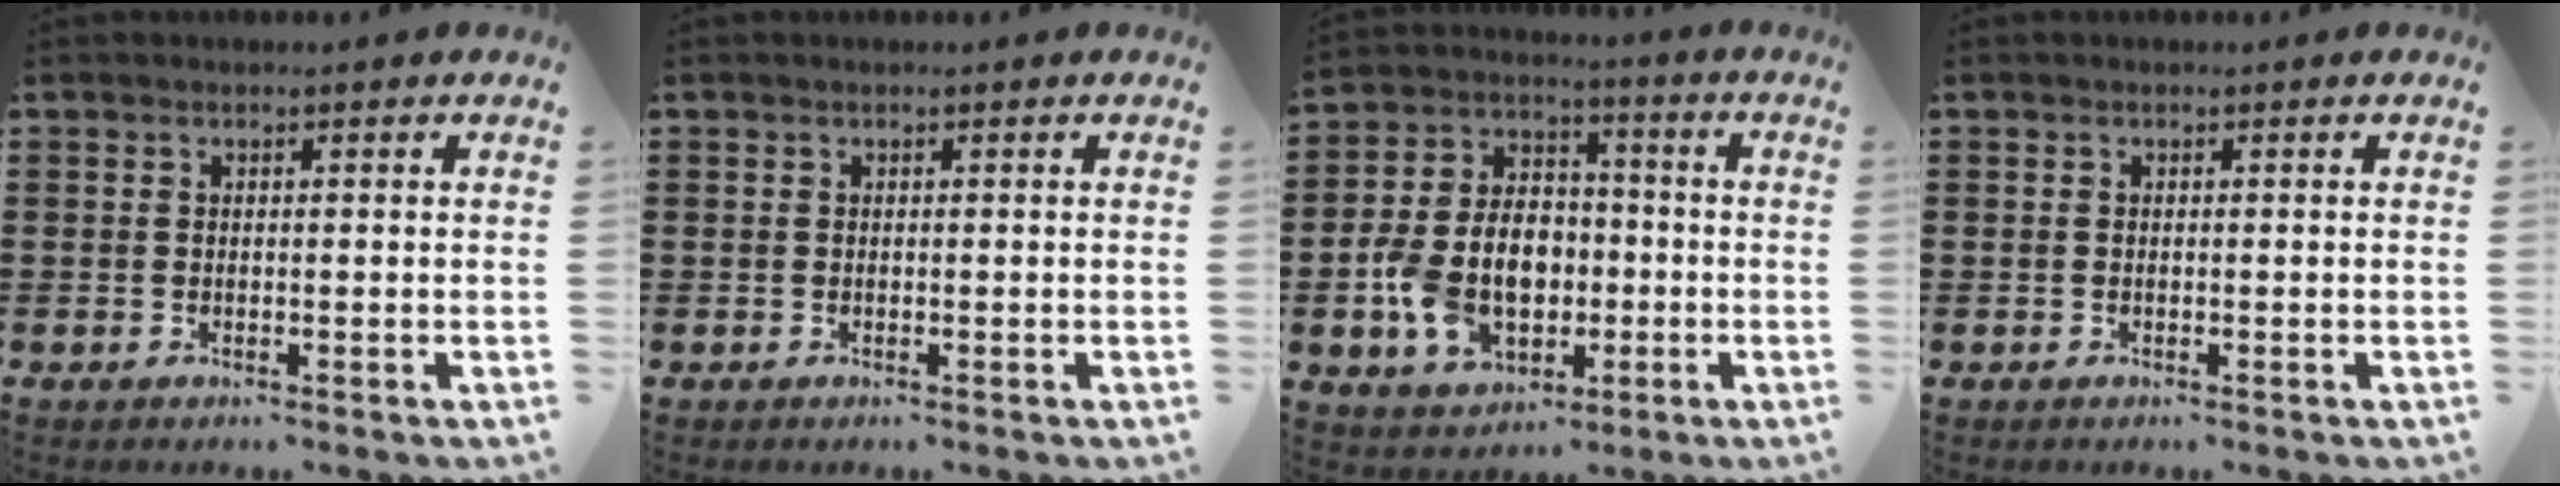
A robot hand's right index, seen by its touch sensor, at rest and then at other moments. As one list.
[{"total": 0.0}, {"total": 11.0, "force": [-2.2, 7.9, 7.4], "torque": [-0.174, 0.012, -0.042]}, {"total": 0.0}]